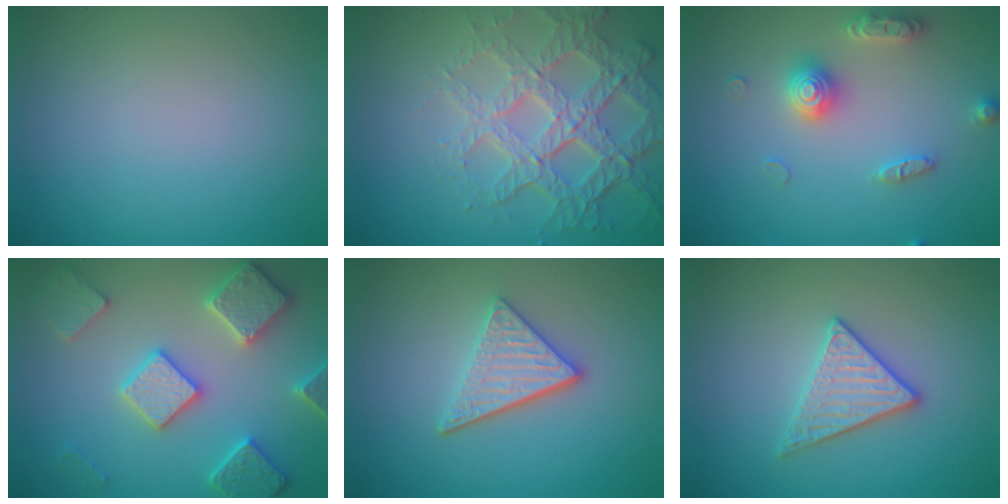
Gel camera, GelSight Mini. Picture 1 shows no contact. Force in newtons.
{"total": 7.3, "press": 5.2, "slide": 5.2}
{"total": 3.7, "press": 3.6, "slide": 0.4}
{"total": 5.8, "press": 5.6, "slide": 1.2}
{"total": 3.8, "press": 3.1, "slide": 2.3}
{"total": 2.9, "press": 2.8, "slide": 0.7}